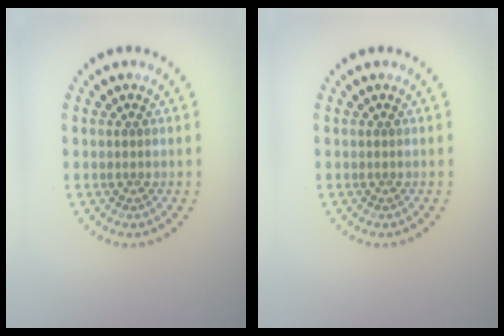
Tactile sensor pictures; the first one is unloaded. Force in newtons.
{"total": 0.0}